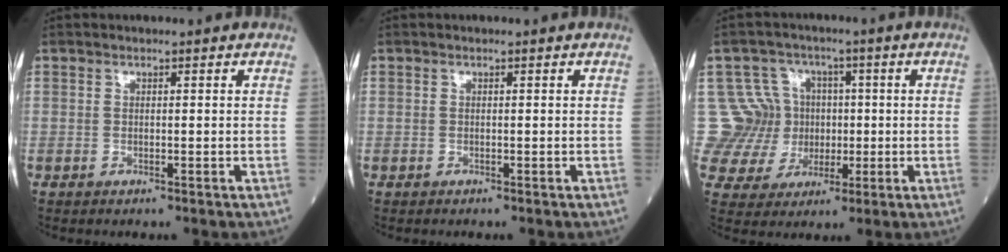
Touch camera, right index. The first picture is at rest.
{"total": 0.0}
{"total": 11.4, "force": [1.2, 11.2, 1.3], "torque": [-0.039, 0.050, 0.039]}